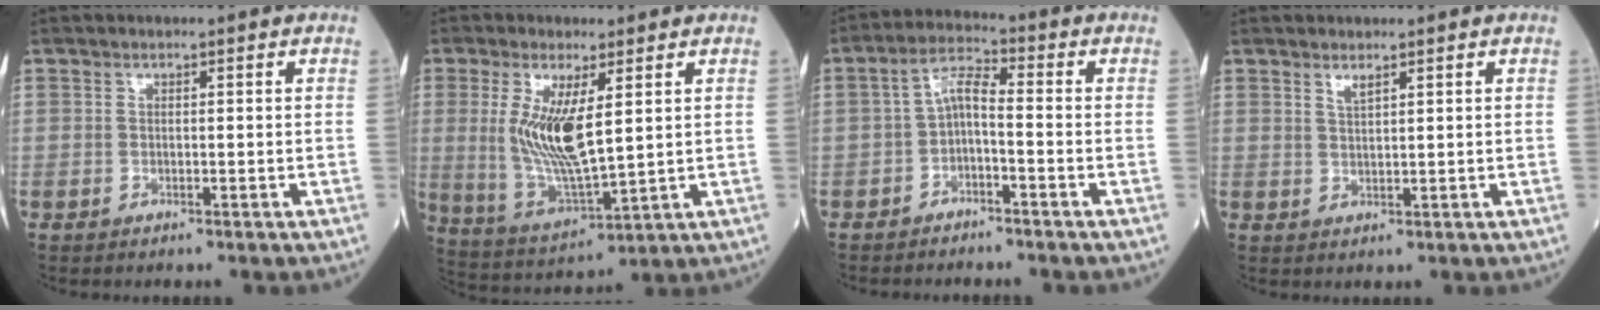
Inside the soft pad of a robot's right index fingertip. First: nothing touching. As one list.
[{"total": 10.4, "force": [2.1, 2.2, 9.9], "torque": [-0.212, -0.018, 0.048]}, {"total": 4.4, "force": [-1.3, 1.2, 4.0], "torque": [-0.075, 0.017, -0.026]}, {"total": 1.4, "force": [1.1, 0.0, 0.9], "torque": [-0.019, -0.004, 0.023]}]